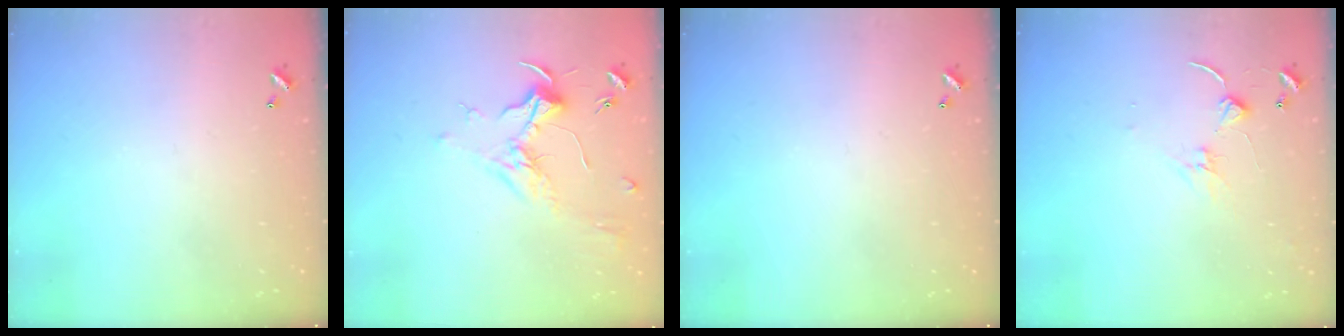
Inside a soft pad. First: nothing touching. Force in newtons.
{"total": 1.9, "press": 1.7, "slide": 0.8}
{"total": 0.0}
{"total": 0.6, "press": 0.5, "slide": 0.3}